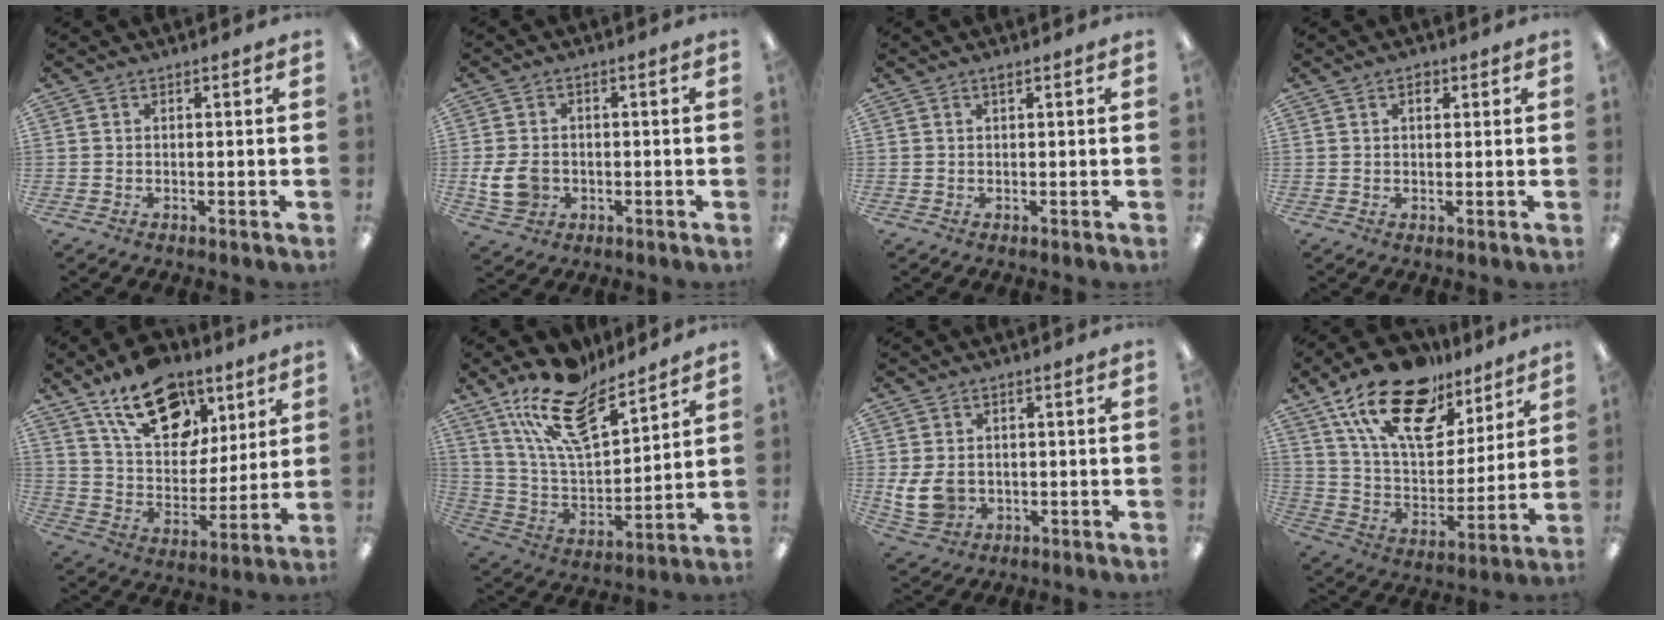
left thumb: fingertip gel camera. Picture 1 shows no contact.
{"total": 7.3, "force": [-1.3, 5.7, 4.3], "torque": [-0.091, 0.007, -0.023]}
{"total": 0.8, "force": [0.5, 0.1, 0.6], "torque": [-0.015, 0.003, 0.009]}
{"total": 2.2, "force": [1.1, 1.2, 1.4], "torque": [-0.014, -0.001, 0.015]}
{"total": 19.5, "force": [12.1, 11.4, 10.2], "torque": [-0.163, -0.054, 0.215]}
{"total": 19.1, "force": [13.6, 7.4, 11.2], "torque": [-0.209, -0.073, 0.243]}
{"total": 7.3, "force": [-0.6, 5.8, 4.4], "torque": [-0.103, 0.003, -0.010]}
{"total": 21.8, "force": [14.0, 10.9, 12.7], "torque": [-0.221, -0.069, 0.250]}